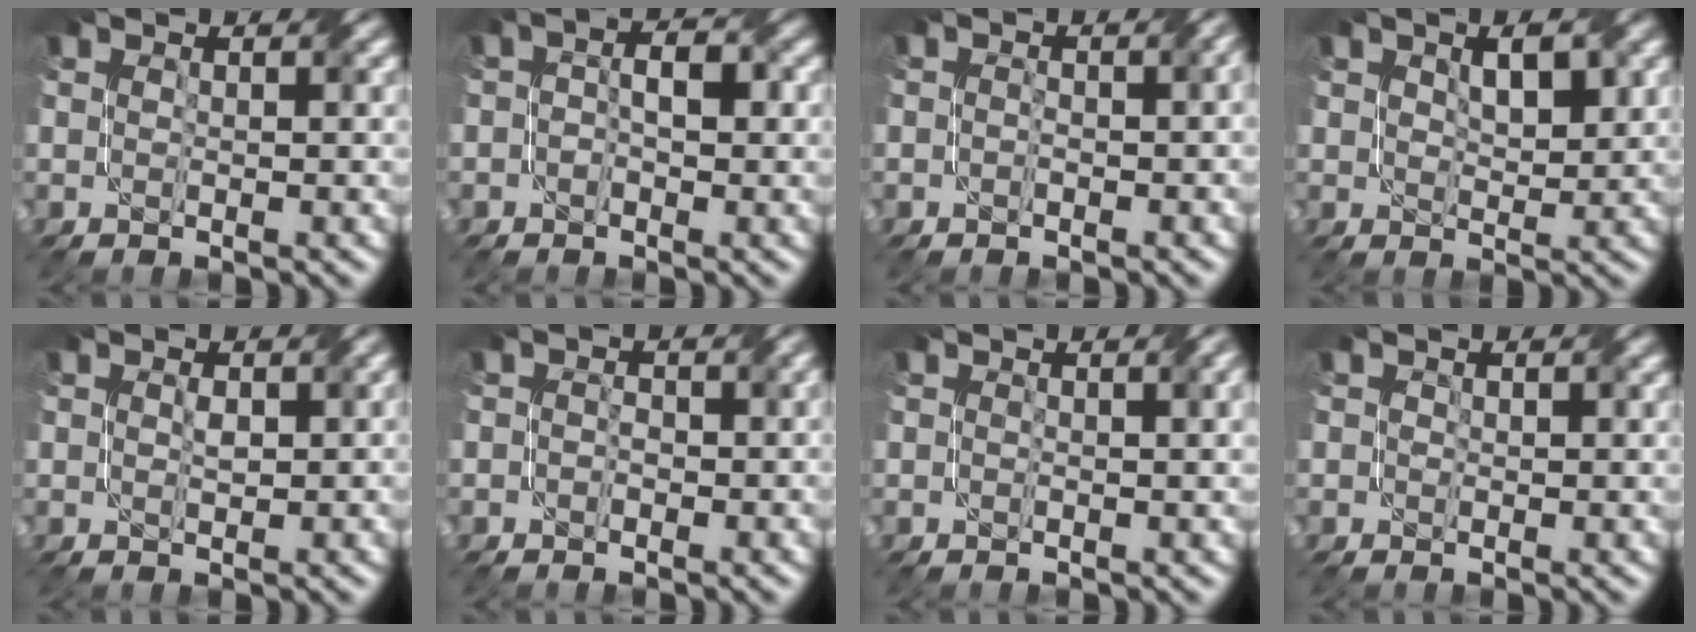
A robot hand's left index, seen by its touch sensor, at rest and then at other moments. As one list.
[{"total": 3.2, "force": [-0.1, 2.1, 2.4], "torque": [-0.032, 0.007, -0.004]}, {"total": 2.8, "force": [-1.2, 1.3, 2.2], "torque": [-0.022, -0.005, -0.014]}, {"total": 3.1, "force": [1.3, 1.8, 2.2], "torque": [-0.043, -0.003, 0.025]}, {"total": 1.0, "force": [0.0, 0.5, 0.9], "torque": [-0.017, 0.001, 0.002]}, {"total": 2.2, "force": [-0.8, 1.4, 1.4], "torque": [-0.008, 0.001, -0.012]}, {"total": 1.9, "force": [0.1, 0.8, 1.8], "torque": [-0.025, 0.000, 0.000]}, {"total": 0.9, "force": [0.0, 0.9, 0.1], "torque": [-0.002, 0.001, -0.002]}]